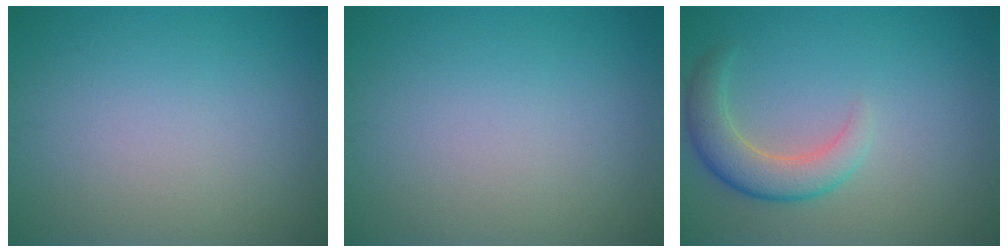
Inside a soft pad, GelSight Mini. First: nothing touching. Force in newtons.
{"total": 0.0}
{"total": 4.0, "press": 3.9, "slide": 0.5}